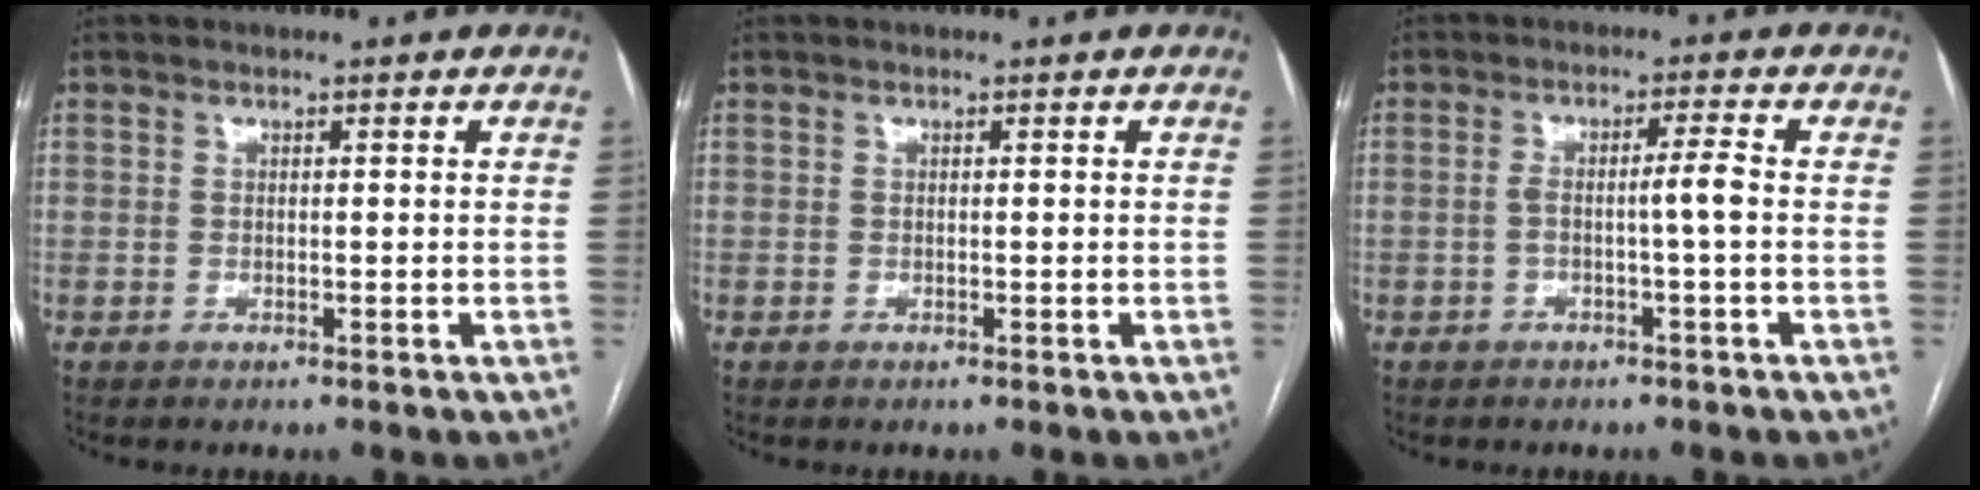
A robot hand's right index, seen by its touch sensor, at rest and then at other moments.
{"total": 0.0}
{"total": 3.3, "force": [-0.6, -0.4, 3.2], "torque": [-0.056, 0.008, -0.007]}